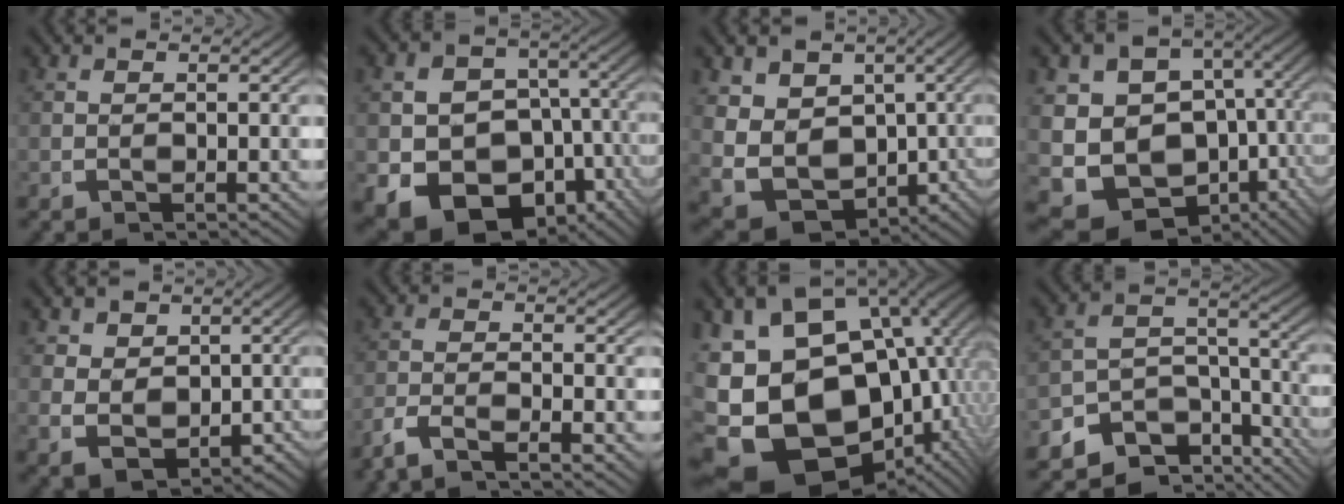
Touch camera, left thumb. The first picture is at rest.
{"total": 18.3, "force": [-7.7, 13.9, 9.1], "torque": [-0.216, -0.117, -0.084]}
{"total": 13.0, "force": [-2.9, 10.3, 7.3], "torque": [-0.178, -0.076, -0.022]}
{"total": 18.7, "force": [-4.7, 15.0, 10.1], "torque": [-0.233, -0.099, -0.059]}
{"total": 6.2, "force": [-1.0, 5.1, 3.3], "torque": [-0.080, -0.046, 0.009]}
{"total": 3.4, "force": [-2.6, 1.0, 1.9], "torque": [-0.042, -0.007, -0.050]}
{"total": 25.5, "force": [-2.7, 19.6, 16.0], "torque": [-0.331, -0.078, -0.023]}
{"total": 8.8, "force": [-4.6, 4.9, 5.6], "torque": [-0.087, -0.023, -0.075]}